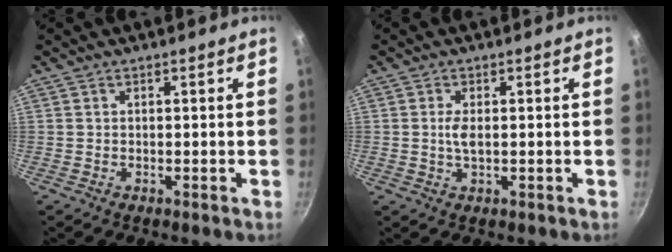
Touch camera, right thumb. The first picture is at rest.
{"total": 2.7, "force": [0.2, 1.2, 2.4], "torque": [-0.049, 0.000, 0.002]}